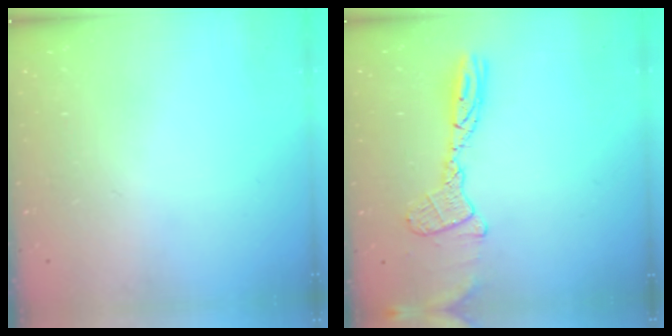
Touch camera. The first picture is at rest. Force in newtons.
{"total": 12.1, "press": 12.0, "slide": 0.9}